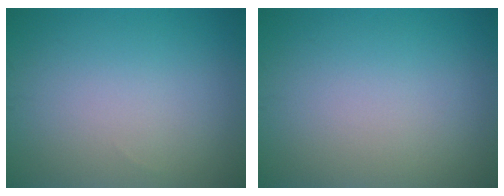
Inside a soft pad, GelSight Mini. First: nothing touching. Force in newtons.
{"total": 0.0}